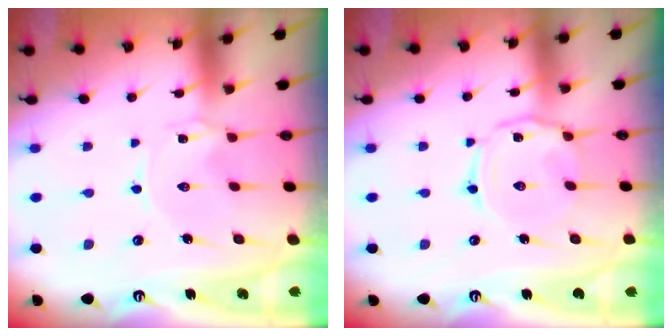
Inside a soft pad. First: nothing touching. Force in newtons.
{"total": 5.3, "press": 5.3, "slide": 0.5}